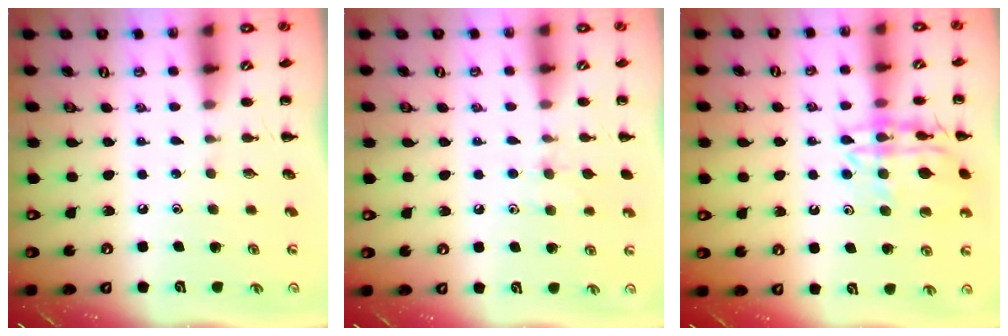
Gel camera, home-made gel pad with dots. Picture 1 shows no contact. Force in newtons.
{"total": 6.1, "press": 5.8, "slide": 1.9}
{"total": 15.6, "press": 15.5, "slide": 1.5}